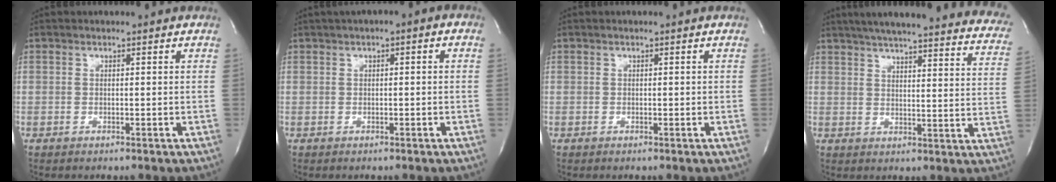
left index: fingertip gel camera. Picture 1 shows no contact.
{"total": 2.6, "force": [0.8, 0.8, 2.4], "torque": [-0.034, 0.015, 0.008]}
{"total": 0.0}
{"total": 31.1, "force": [27.1, 4.0, 14.7], "torque": [-0.184, -0.047, 0.314]}